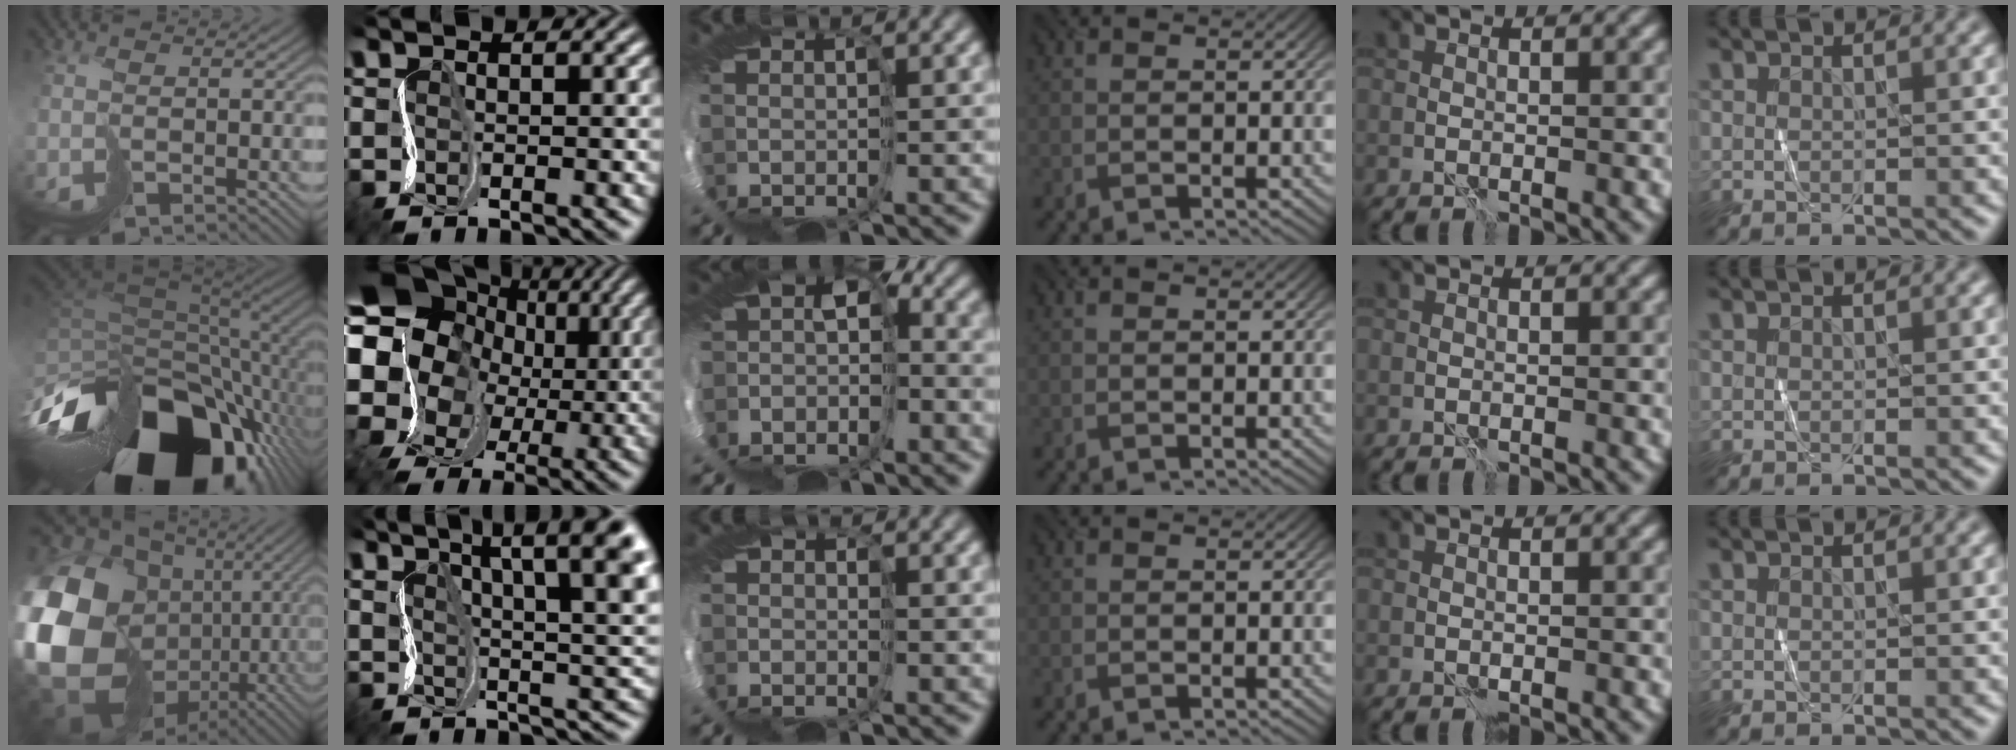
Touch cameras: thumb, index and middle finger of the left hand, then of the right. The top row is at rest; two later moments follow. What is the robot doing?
{"motion": "cut", "object": "paper bag"}